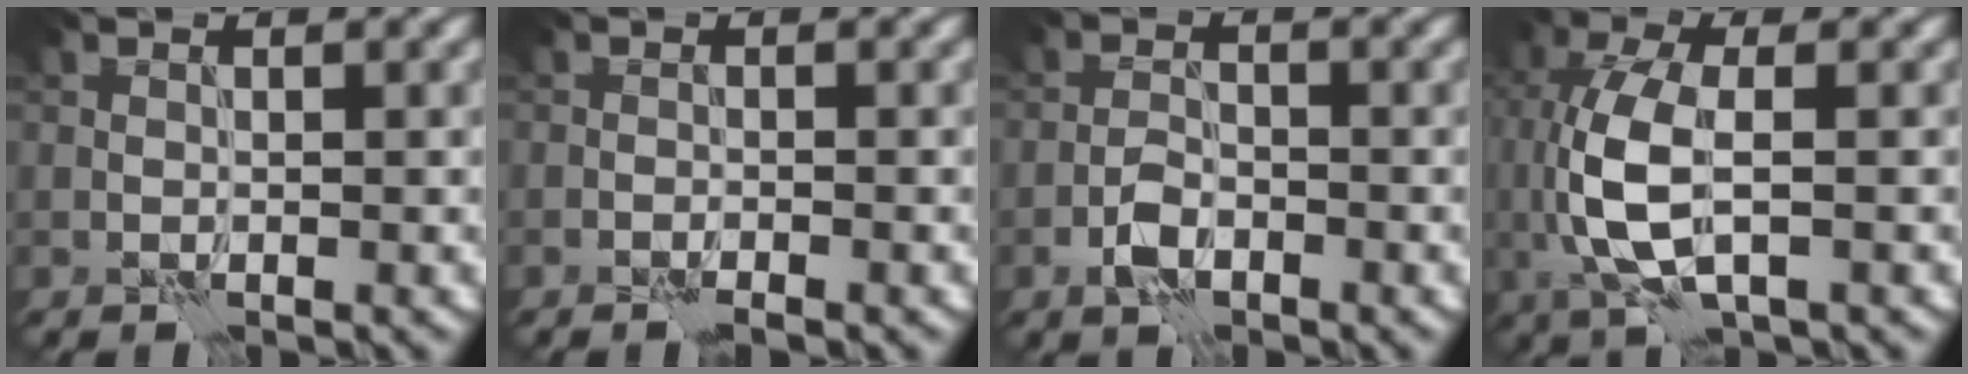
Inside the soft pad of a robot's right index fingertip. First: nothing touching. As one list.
[{"total": 0.7, "force": [-0.5, 0.0, 0.4], "torque": [-0.008, 0.001, -0.012]}, {"total": 2.4, "force": [-1.3, 1.3, 1.6], "torque": [-0.029, 0.004, -0.029]}, {"total": 6.2, "force": [0.3, 2.8, 5.5], "torque": [-0.136, -0.002, 0.005]}]